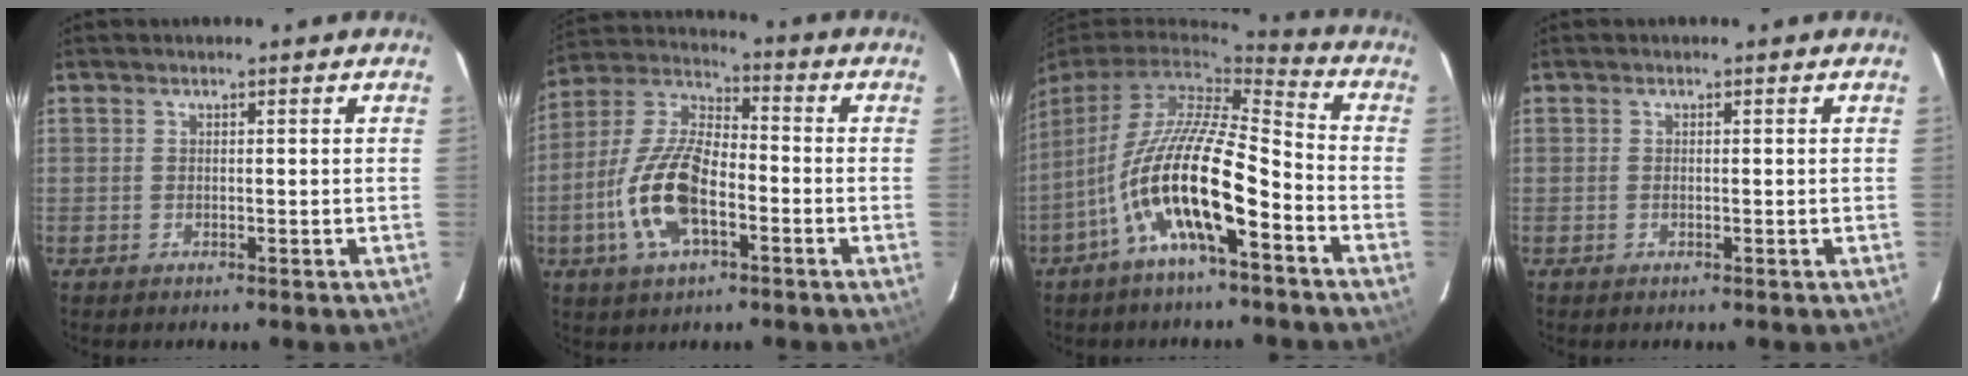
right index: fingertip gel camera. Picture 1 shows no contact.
{"total": 14.6, "force": [-4.8, 6.5, 12.1], "torque": [-0.262, 0.003, -0.094]}
{"total": 15.9, "force": [-7.0, 3.9, 13.8], "torque": [-0.255, -0.013, -0.136]}
{"total": 0.0}